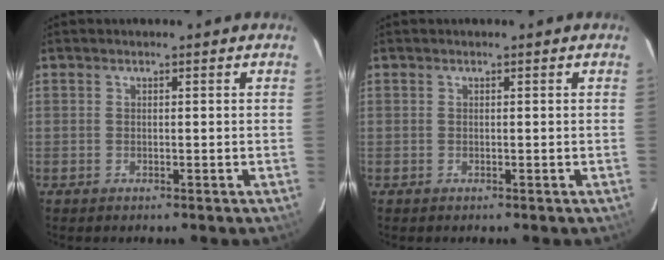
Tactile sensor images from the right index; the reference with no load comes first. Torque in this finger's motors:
{"motor_torque": [0.00, 0.00, 0.09, -0.01]}